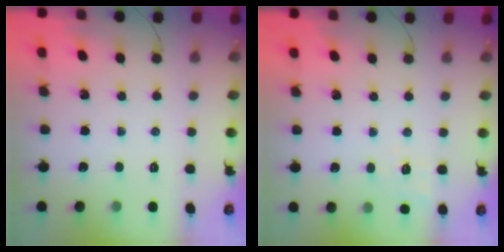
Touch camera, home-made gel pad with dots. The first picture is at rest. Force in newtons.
{"total": 8.5, "press": 8.2, "slide": 2.1}